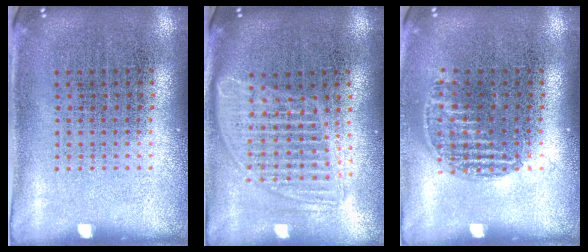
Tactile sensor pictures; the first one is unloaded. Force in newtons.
{"total": 1.7, "press": 1.4, "slide": 1.0}
{"total": 0.9, "press": 0.8, "slide": 0.5}